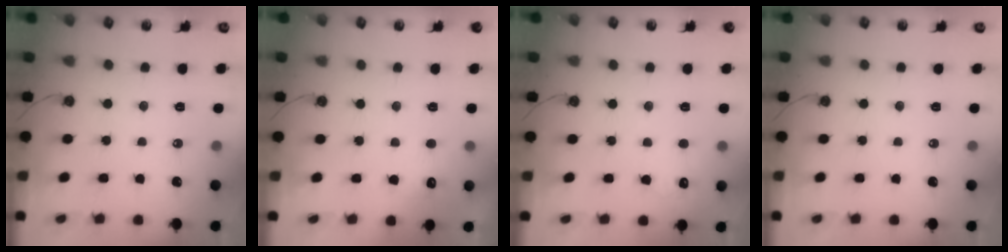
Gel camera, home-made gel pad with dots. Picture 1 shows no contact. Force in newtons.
{"total": 4.7, "press": 4.5, "slide": 1.2}
{"total": 3.4, "press": 3.3, "slide": 1.0}
{"total": 0.0}